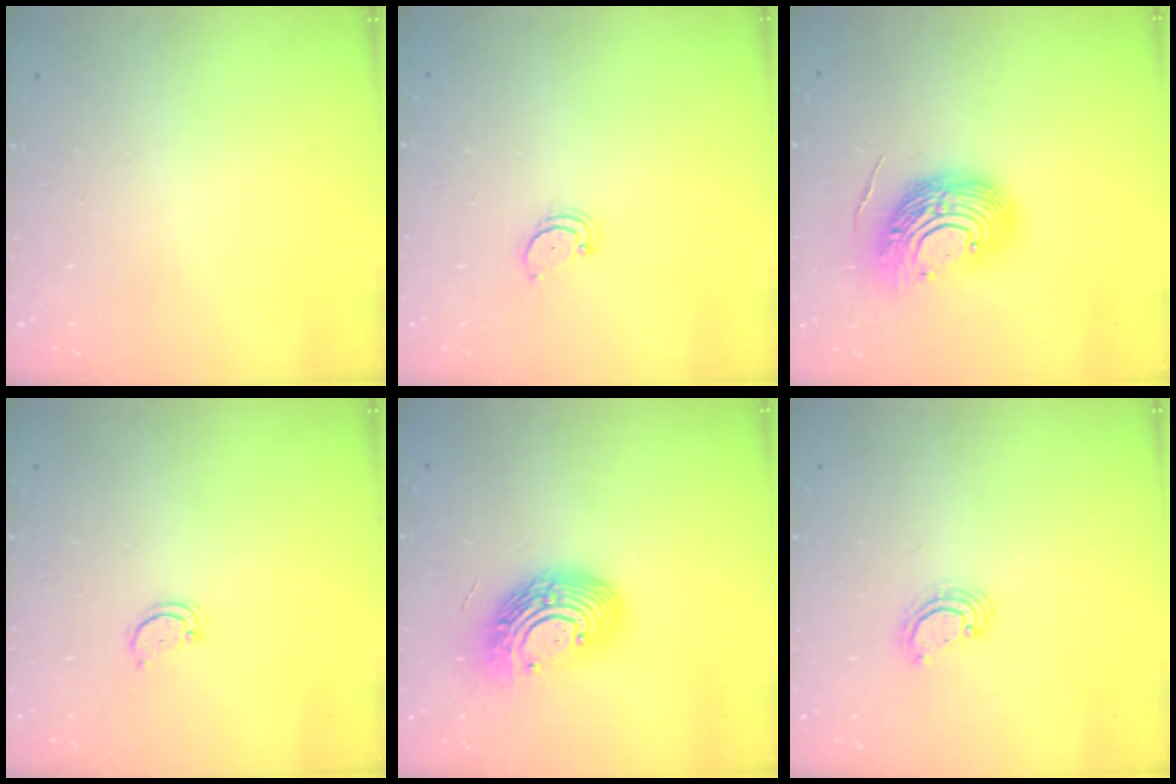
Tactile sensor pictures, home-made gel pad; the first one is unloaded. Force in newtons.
{"total": 2.4, "press": 2.3, "slide": 0.5}
{"total": 14.6, "press": 14.6, "slide": 1.4}
{"total": 2.2, "press": 2.1, "slide": 0.4}
{"total": 15.1, "press": 15.1, "slide": 1.4}
{"total": 3.0, "press": 3.0, "slide": 0.3}